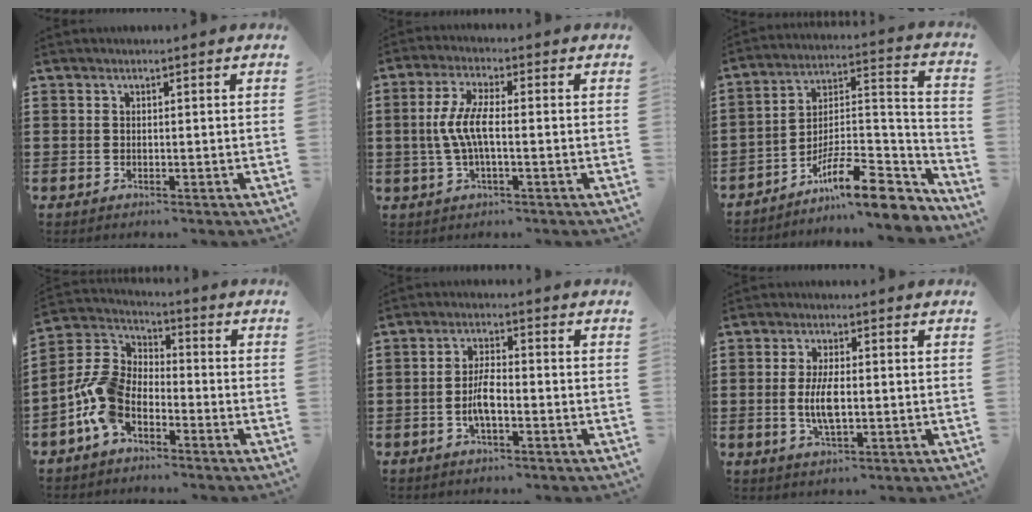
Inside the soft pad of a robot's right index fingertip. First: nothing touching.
{"total": 6.0, "force": [-0.7, 1.4, 5.7], "torque": [-0.136, -0.009, -0.024]}
{"total": 12.4, "force": [-9.0, 3.2, 8.0], "torque": [-0.131, 0.018, -0.164]}
{"total": 8.9, "force": [-3.9, 5.2, 6.0], "torque": [-0.184, -0.012, -0.090]}
{"total": 4.4, "force": [-1.3, 1.4, 3.9], "torque": [-0.087, 0.001, -0.030]}
{"total": 5.3, "force": [-0.4, 2.0, 4.9], "torque": [-0.108, -0.004, -0.013]}